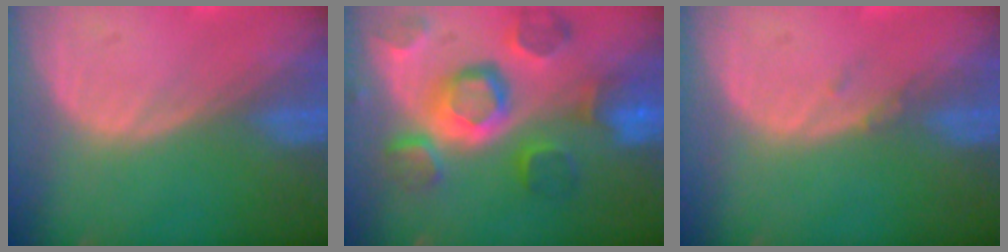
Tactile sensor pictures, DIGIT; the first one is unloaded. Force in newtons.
{"total": 11.9, "press": 10.3, "slide": 6.0}
{"total": 0.8, "press": 0.8, "slide": 0.1}